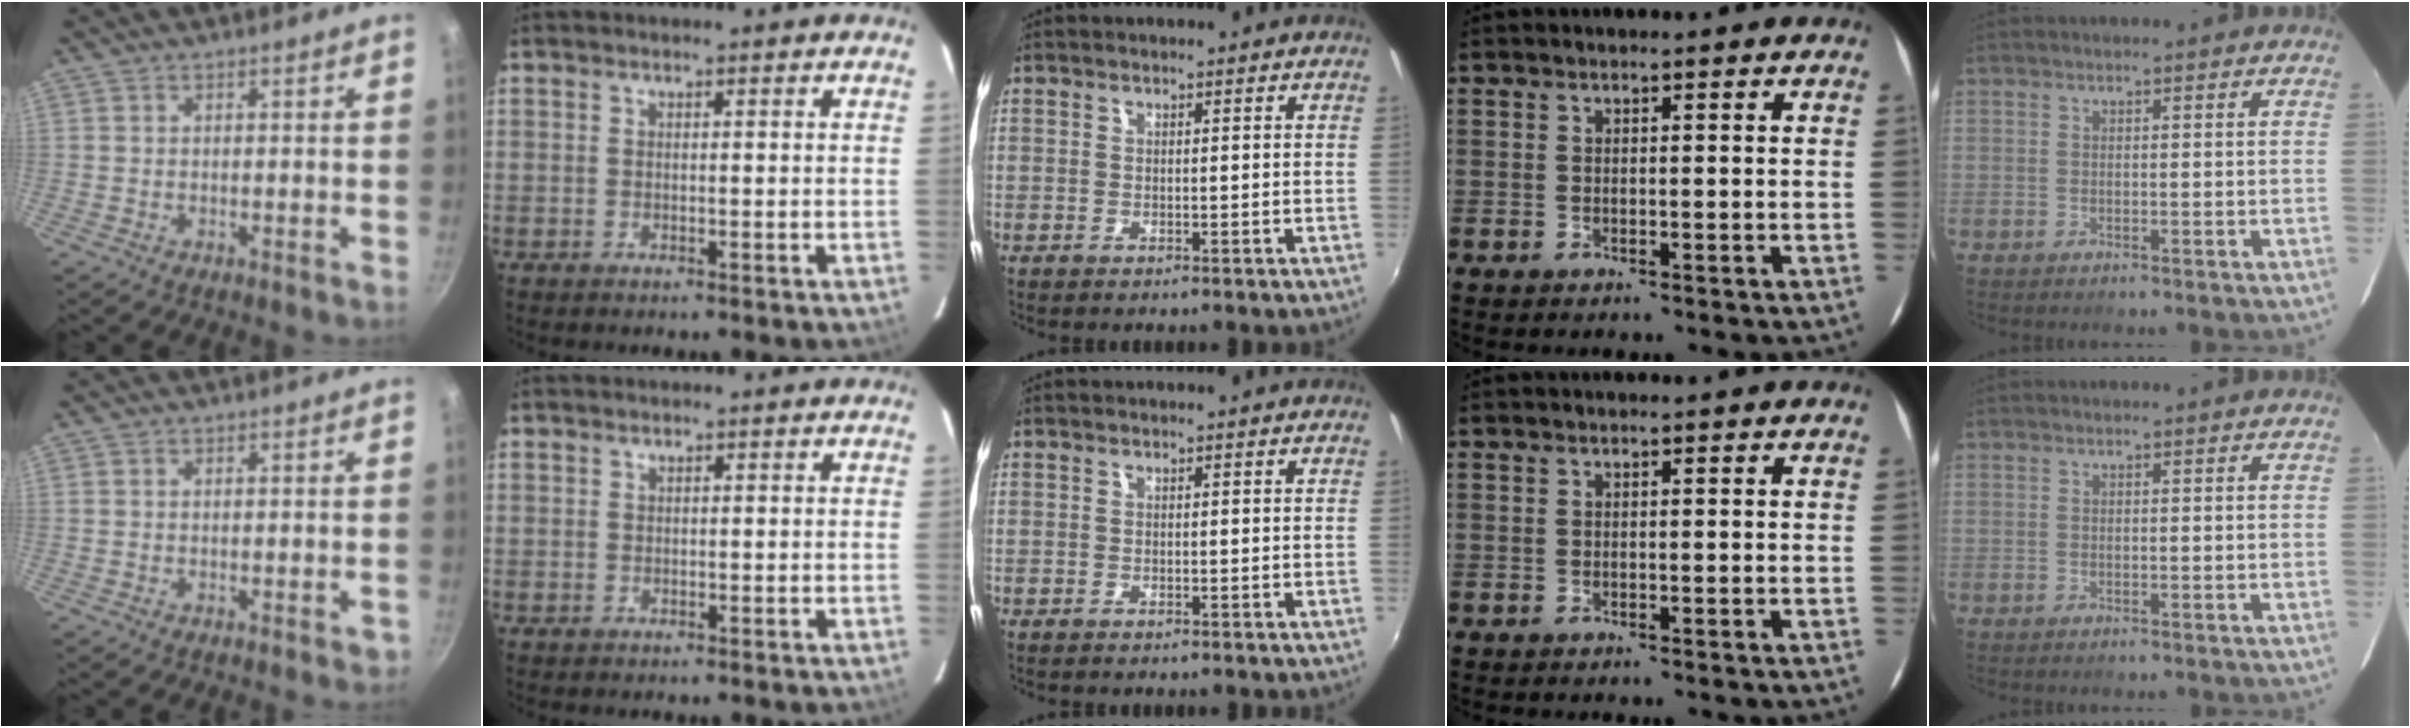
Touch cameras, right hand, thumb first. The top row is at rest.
{"thumb": {"total": 1.1, "force": [-0.3, 0.7, 0.8], "torque": [-0.005, 0.002, -0.004]}, "index": {"total": 0.7, "force": [0.3, 0.7, -0.1], "torque": [0.005, 0.004, 0.004]}}